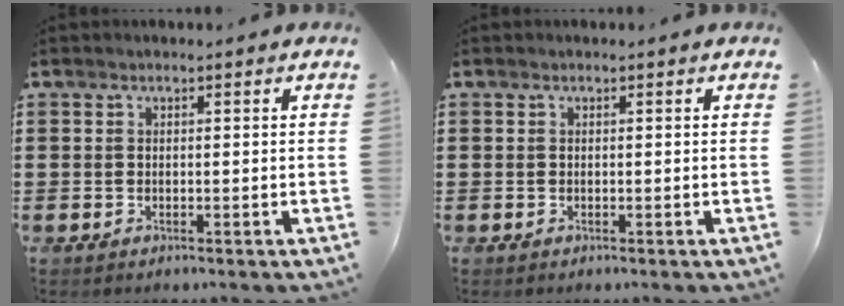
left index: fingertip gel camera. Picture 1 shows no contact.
{"total": 0.0}